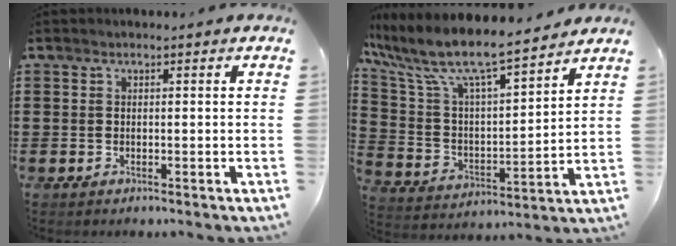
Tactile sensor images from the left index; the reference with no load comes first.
{"total": 8.8, "force": [7.3, 1.4, 4.6], "torque": [-0.123, -0.053, 0.121]}